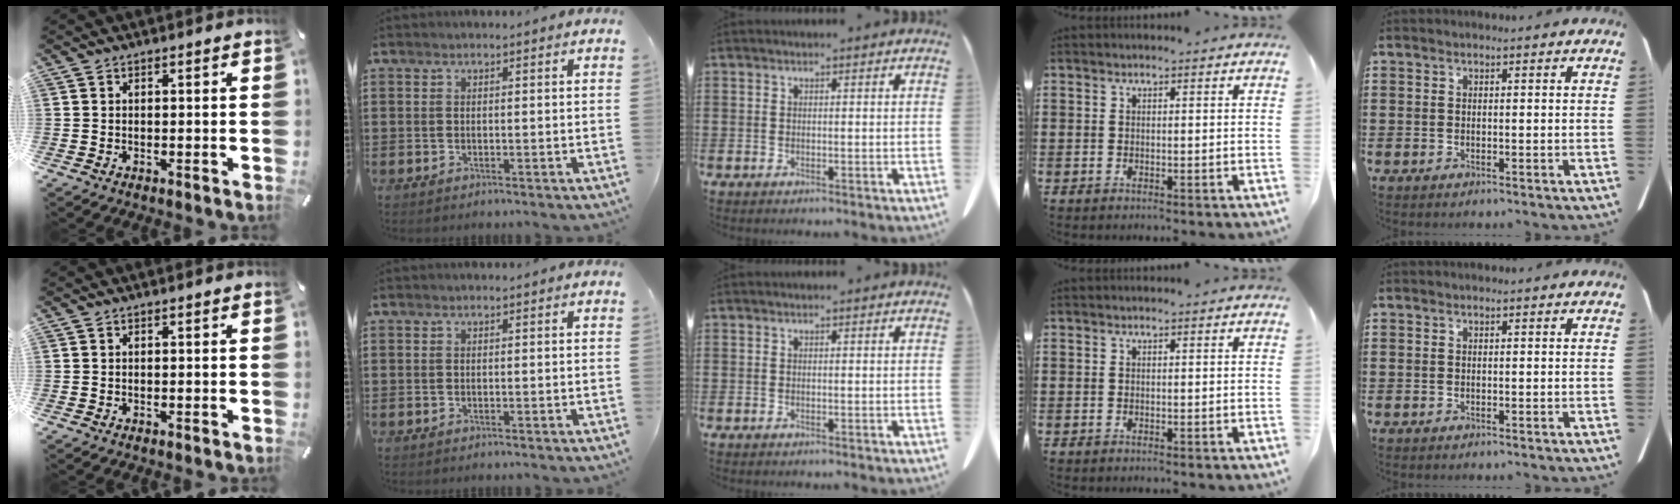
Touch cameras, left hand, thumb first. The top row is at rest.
{}